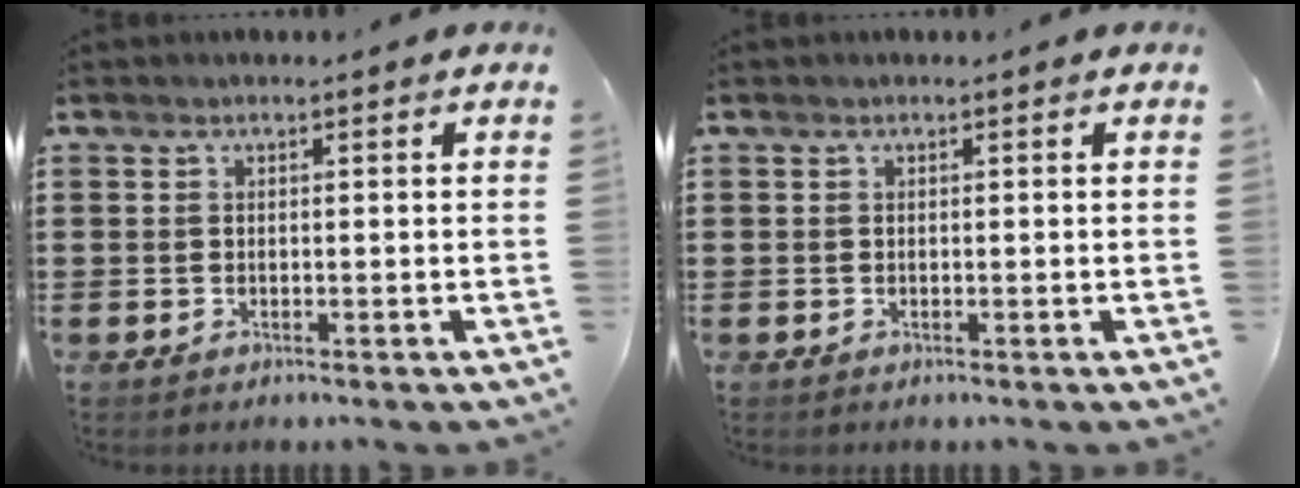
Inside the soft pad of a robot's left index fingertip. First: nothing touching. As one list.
[{"total": 0.0}]